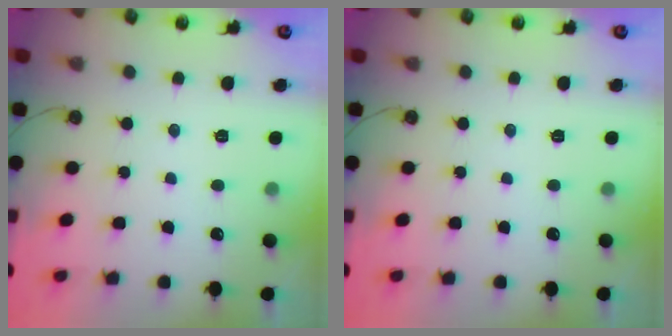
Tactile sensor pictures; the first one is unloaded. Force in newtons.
{"total": 0.0}